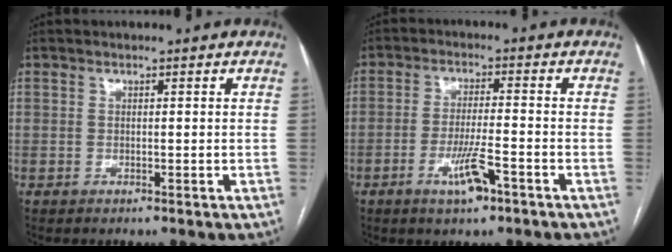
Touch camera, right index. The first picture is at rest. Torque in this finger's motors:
{"motor_torque": [-0.06, -0.09, 0.01, 0.00]}